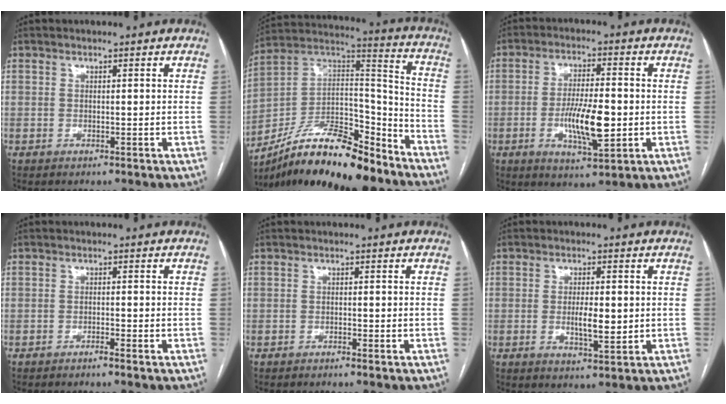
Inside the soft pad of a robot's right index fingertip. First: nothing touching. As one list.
[{"total": 20.7, "force": [-16.0, 6.0, 11.8], "torque": [-0.213, 0.030, -0.275]}, {"total": 9.4, "force": [-1.8, 2.2, 9.0], "torque": [-0.164, -0.008, -0.028]}, {"total": 1.3, "force": [-1.0, -0.2, 0.9], "torque": [-0.016, 0.001, -0.018]}, {"total": 0.8, "force": [-0.6, 0.0, 0.5], "torque": [-0.012, 0.000, -0.010]}, {"total": 4.8, "force": [-0.3, 1.4, 4.6], "torque": [-0.084, -0.007, -0.003]}]